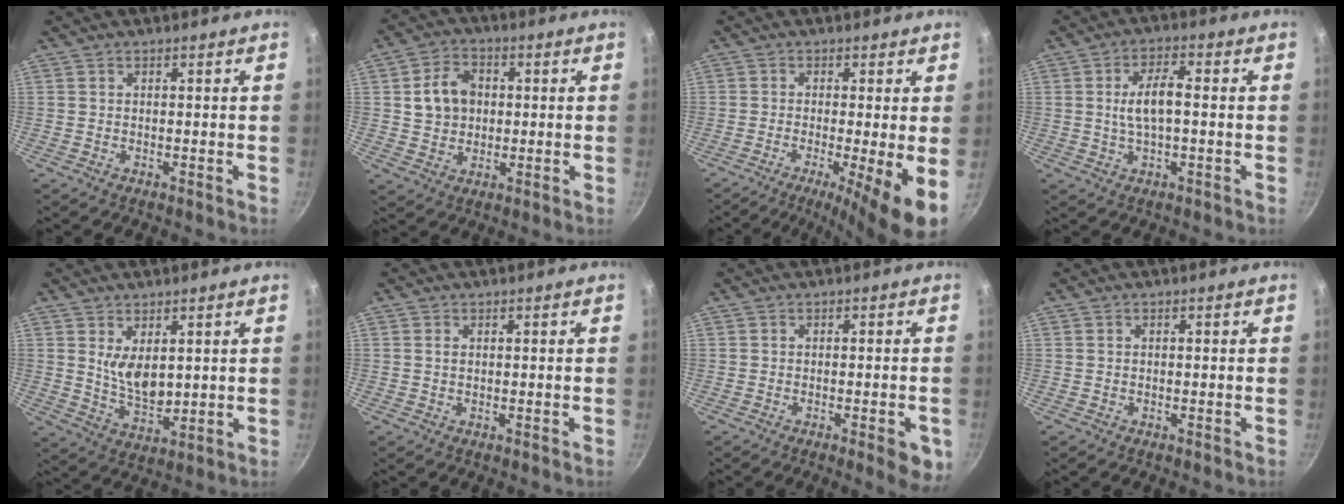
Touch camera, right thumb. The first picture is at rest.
{"total": 8.6, "force": [1.2, 6.8, 5.1], "torque": [-0.064, 0.006, 0.019]}
{"total": 10.8, "force": [-3.5, 1.6, 10.1], "torque": [-0.146, -0.021, -0.052]}
{"total": 6.6, "force": [0.2, 2.6, 6.1], "torque": [-0.121, 0.013, 0.001]}
{"total": 7.1, "force": [2.1, 3.7, 5.7], "torque": [-0.086, -0.027, 0.052]}
{"total": 0.9, "force": [0.2, 0.6, 0.7], "torque": [-0.013, 0.001, 0.006]}
{"total": 5.5, "force": [-2.4, 1.5, 4.7], "torque": [-0.051, 0.000, -0.028]}
{"total": 0.0}